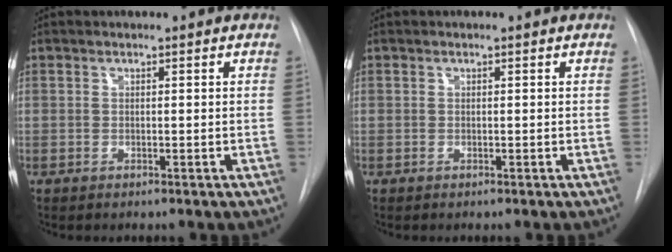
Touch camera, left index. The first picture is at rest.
{"total": 0.0}